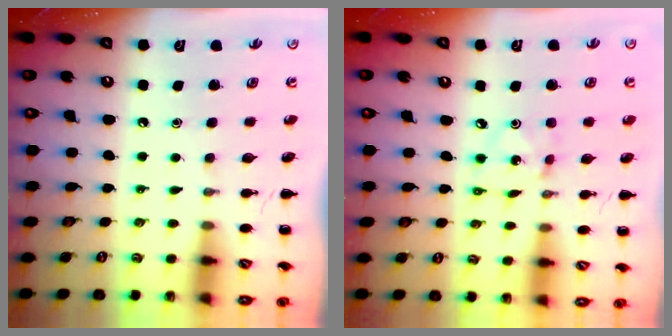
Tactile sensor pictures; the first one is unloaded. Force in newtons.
{"total": 2.3, "press": 2.2, "slide": 0.3}